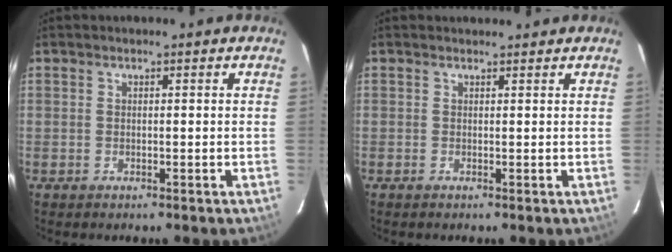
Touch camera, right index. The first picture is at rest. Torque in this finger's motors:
{"motor_torque": [-0.06, -0.05, -0.06, -0.09]}